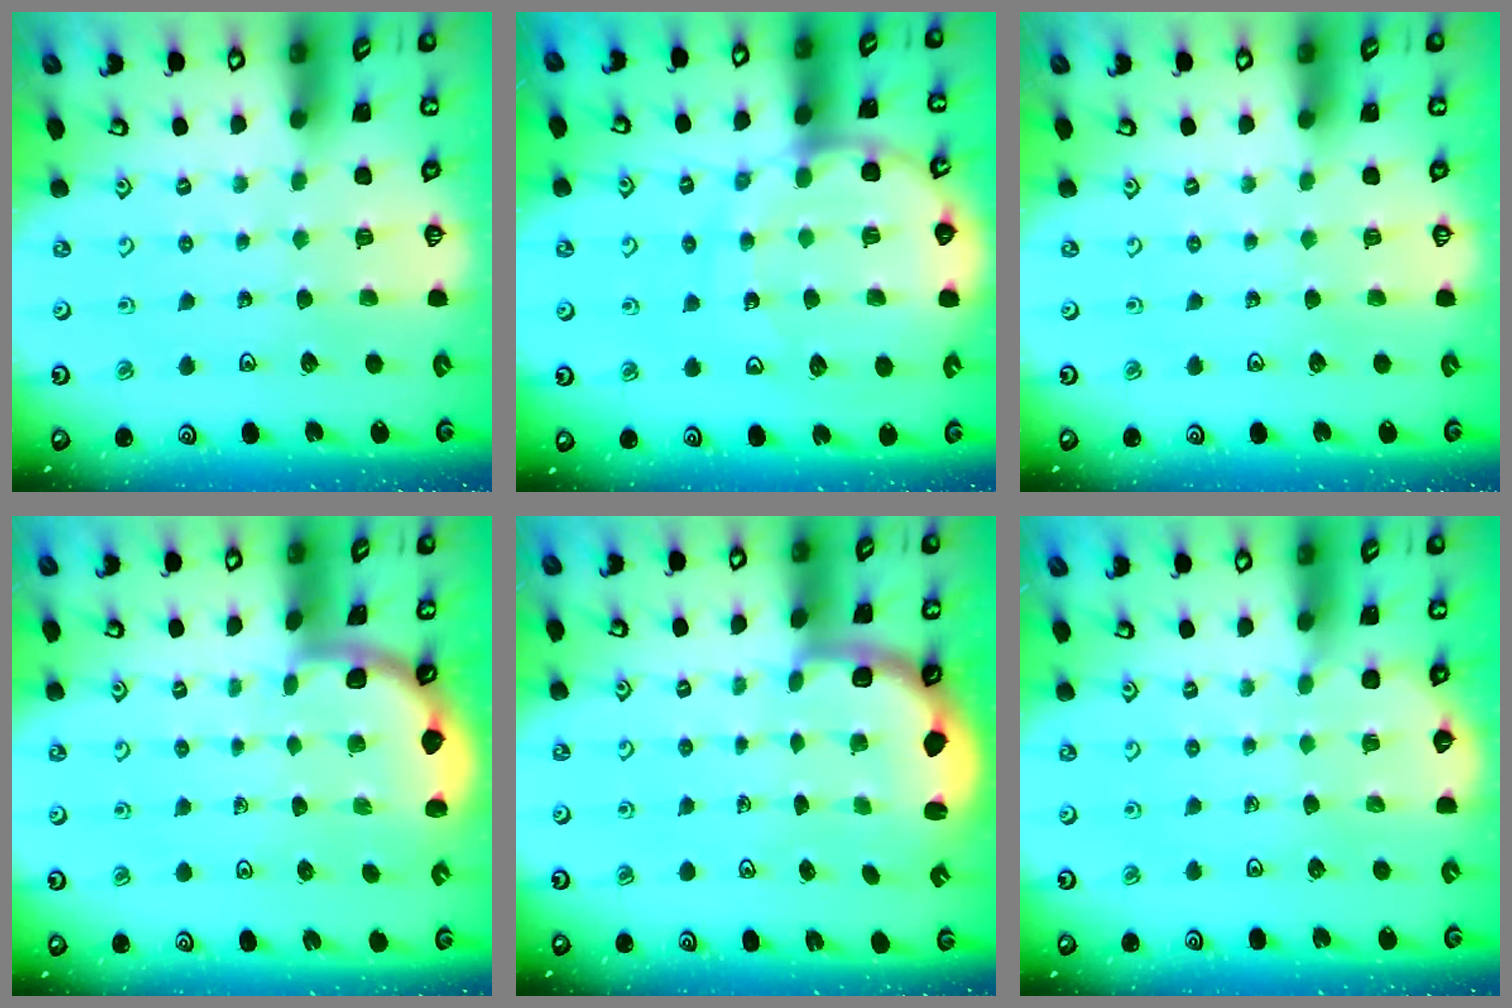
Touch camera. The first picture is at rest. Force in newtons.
{"total": 13.7, "press": 13.6, "slide": 1.7}
{"total": 0.0}
{"total": 1.8, "press": 1.7, "slide": 0.0}
{"total": 3.0, "press": 2.8, "slide": 1.1}
{"total": 2.4, "press": 2.4, "slide": 0.2}